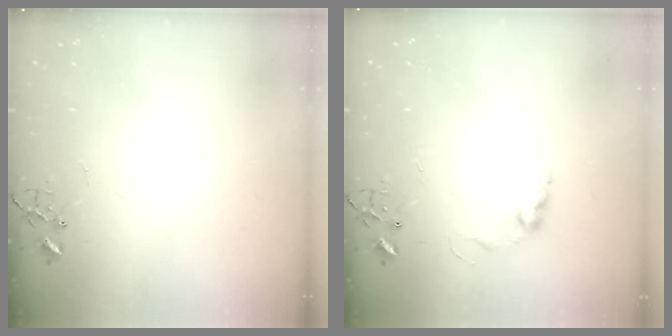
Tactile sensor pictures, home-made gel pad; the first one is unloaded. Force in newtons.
{"total": 7.0, "press": 7.0, "slide": 0.2}